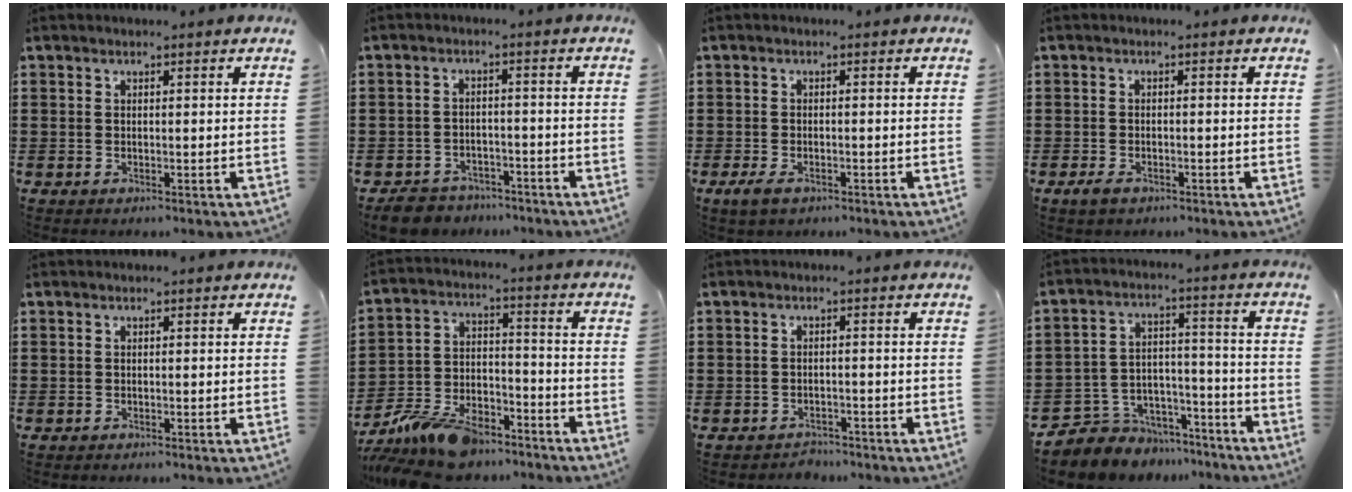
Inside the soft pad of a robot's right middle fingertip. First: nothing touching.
{"total": 4.0, "force": [-3.9, 1.1, 0.0], "torque": [-0.013, 0.005, -0.084]}
{"total": 2.0, "force": [-1.1, 1.1, 1.2], "torque": [-0.031, -0.002, -0.024]}
{"total": 1.6, "force": [-1.1, 1.0, 0.8], "torque": [-0.024, -0.002, -0.025]}
{"total": 0.5, "force": [-0.5, 0.3, 0.0], "torque": [0.000, 0.003, -0.011]}
{"total": 11.4, "force": [-9.8, 3.9, 4.4], "torque": [-0.099, 0.030, -0.190]}
{"total": 2.3, "force": [-2.2, 0.7, -0.3], "torque": [-0.001, 0.002, -0.052]}
{"total": 5.9, "force": [-5.0, 3.0, -0.4], "torque": [-0.008, 0.012, -0.102]}